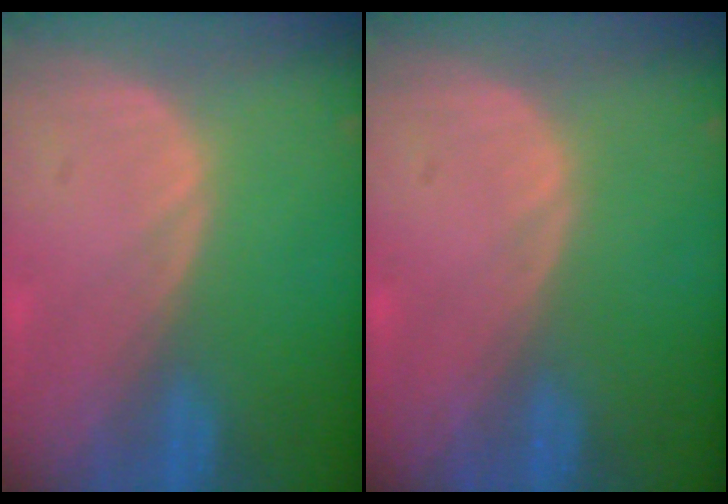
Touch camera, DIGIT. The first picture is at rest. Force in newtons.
{"total": 0.0}